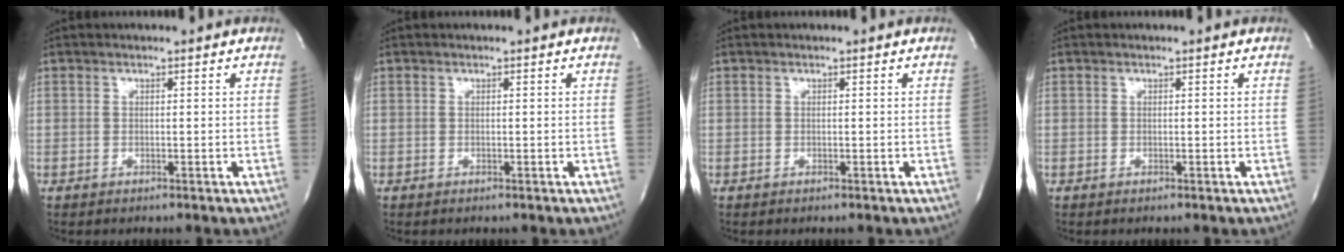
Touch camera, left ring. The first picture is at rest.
{"total": 0.0}
{"total": 0.0}
{"total": 0.0}